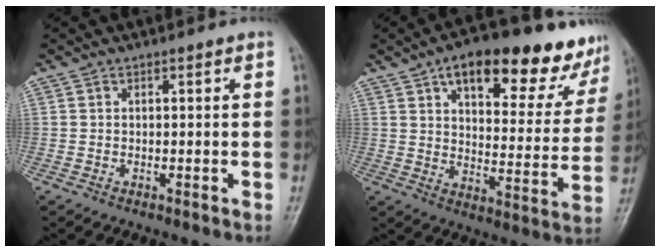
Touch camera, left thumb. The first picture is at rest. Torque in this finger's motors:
{"motor_torque": [0.49, 0.70, 1.62, -1.13, 0.23]}